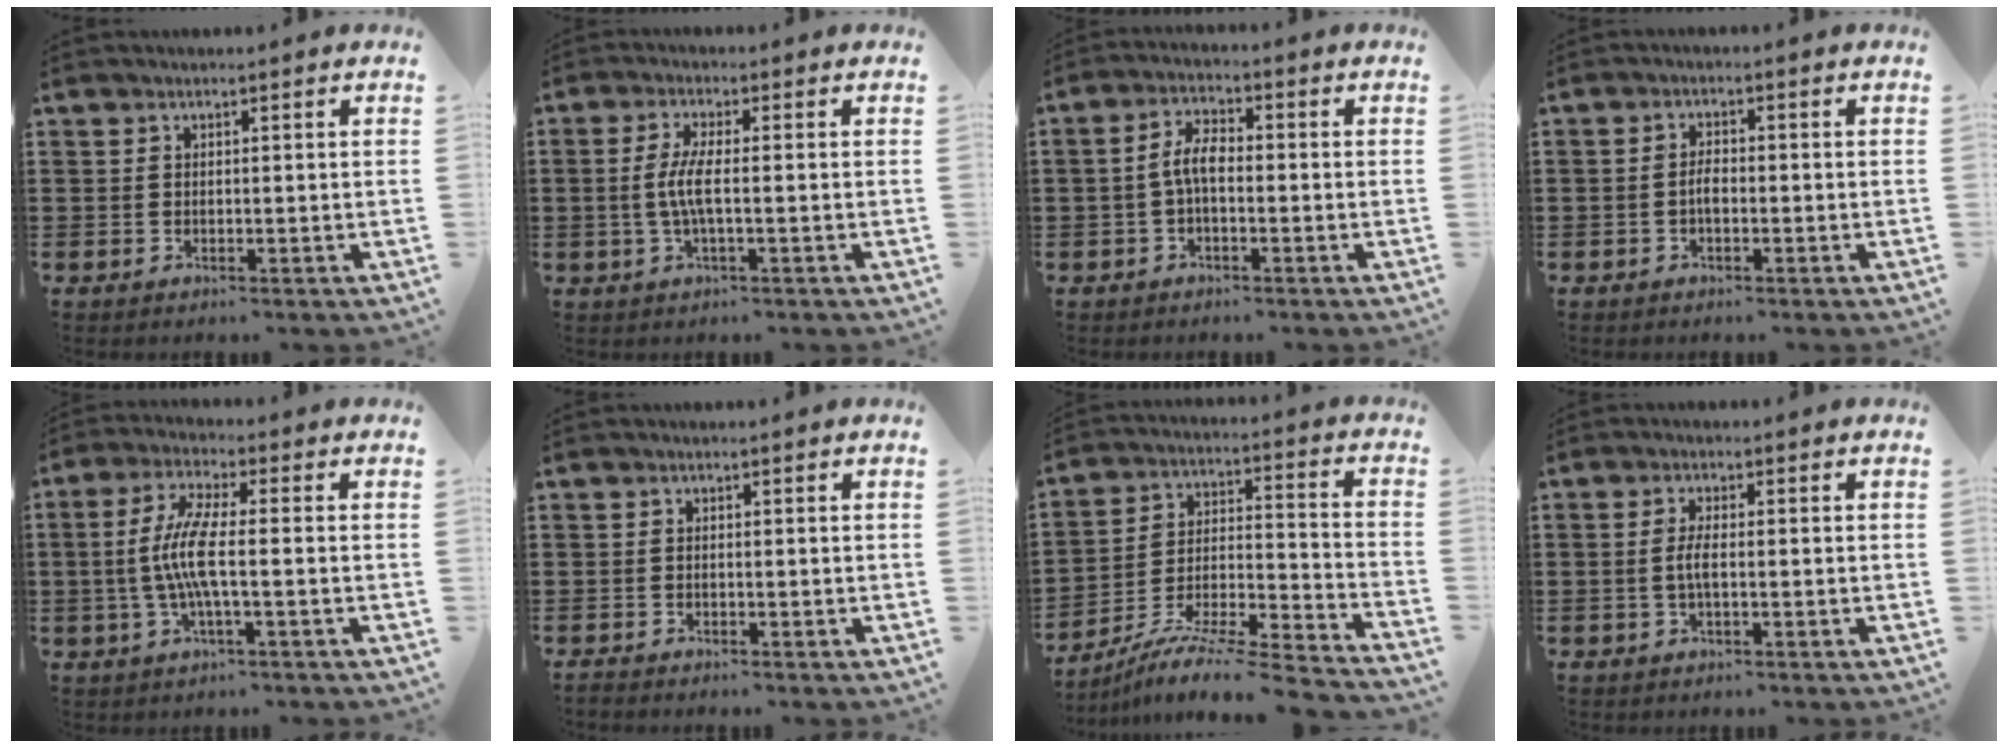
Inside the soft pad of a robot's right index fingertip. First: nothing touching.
{"total": 4.4, "force": [-0.5, 0.8, 4.3], "torque": [-0.100, -0.006, -0.019]}
{"total": 4.5, "force": [-0.5, 1.7, 4.1], "torque": [-0.087, 0.005, -0.014]}
{"total": 2.2, "force": [-0.7, 1.0, 1.8], "torque": [-0.043, 0.000, -0.016]}
{"total": 7.2, "force": [-1.1, 1.1, 7.0], "torque": [-0.160, -0.015, -0.031]}
{"total": 0.6, "force": [-0.6, -0.1, -0.2], "torque": [0.005, 0.002, -0.011]}
{"total": 7.7, "force": [-6.8, -0.2, 3.5], "torque": [-0.056, 0.000, -0.139]}
{"total": 2.7, "force": [-0.5, 0.6, 2.6], "torque": [-0.063, -0.004, -0.014]}